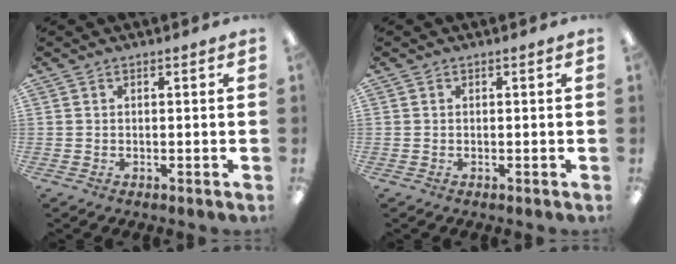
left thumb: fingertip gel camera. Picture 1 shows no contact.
{"total": 0.0}